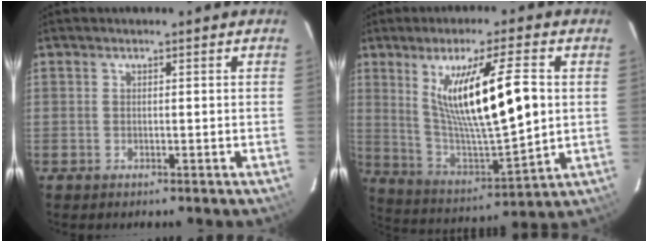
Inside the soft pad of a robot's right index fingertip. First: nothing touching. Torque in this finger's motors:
{"motor_torque": [1.34, 0.80, 1.06, 0.21]}